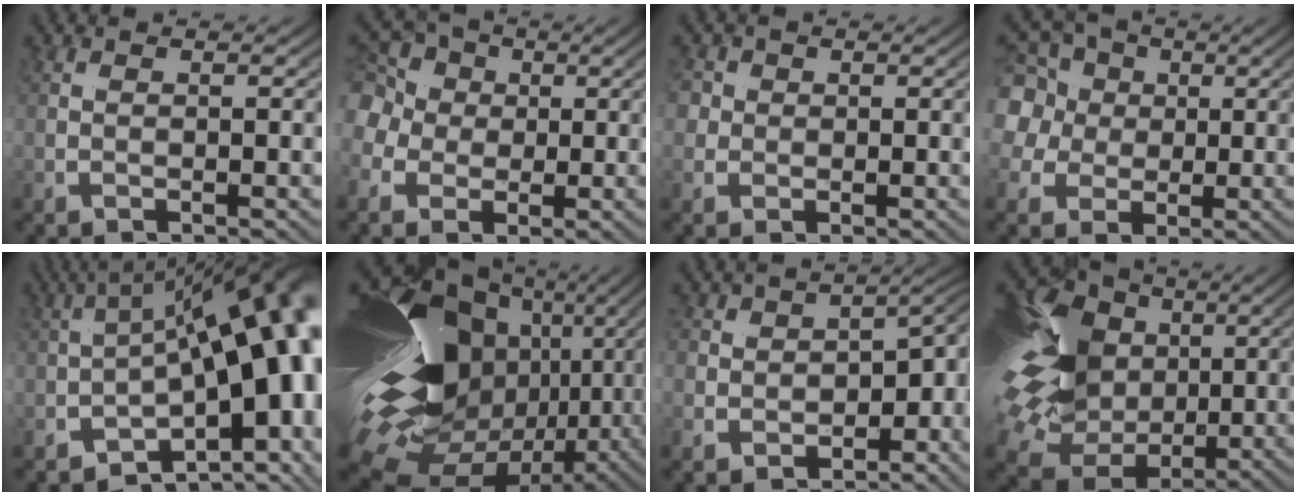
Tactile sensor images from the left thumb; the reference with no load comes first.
{"total": 9.8, "force": [3.4, 7.1, 5.7], "torque": [-0.102, 0.008, 0.047]}
{"total": 2.2, "force": [0.7, 2.1, -0.2], "torque": [-0.003, -0.012, 0.022]}
{"total": 12.1, "force": [5.1, 9.1, 6.3], "torque": [-0.112, 0.008, 0.071]}
{"total": 13.9, "force": [0.6, 6.3, 12.4], "torque": [-0.141, 0.040, -0.024]}
{"total": 25.8, "force": [-1.4, 13.8, 21.8], "torque": [-0.361, -0.010, -0.012]}
{"total": 5.7, "force": [-1.6, 4.2, 3.6], "torque": [-0.055, -0.028, -0.005]}
{"total": 20.0, "force": [2.0, 14.0, 14.1], "torque": [-0.256, 0.010, 0.013]}